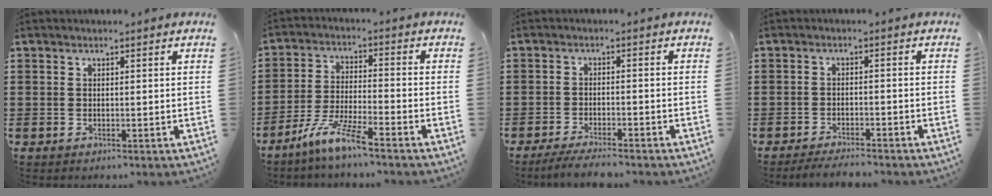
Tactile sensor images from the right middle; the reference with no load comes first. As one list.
[{"total": 7.2, "force": [-5.7, 0.1, 4.4], "torque": [-0.100, -0.013, -0.113]}, {"total": 3.3, "force": [-3.1, 0.0, 1.2], "torque": [-0.027, -0.005, -0.062]}, {"total": 2.7, "force": [-2.6, 0.1, 0.6], "torque": [-0.011, 0.001, -0.053]}]